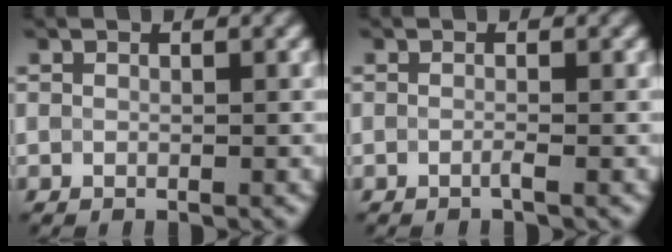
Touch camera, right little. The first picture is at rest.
{"total": 1.0, "force": [-0.9, -0.3, -0.2], "torque": [0.000, -0.004, -0.015]}